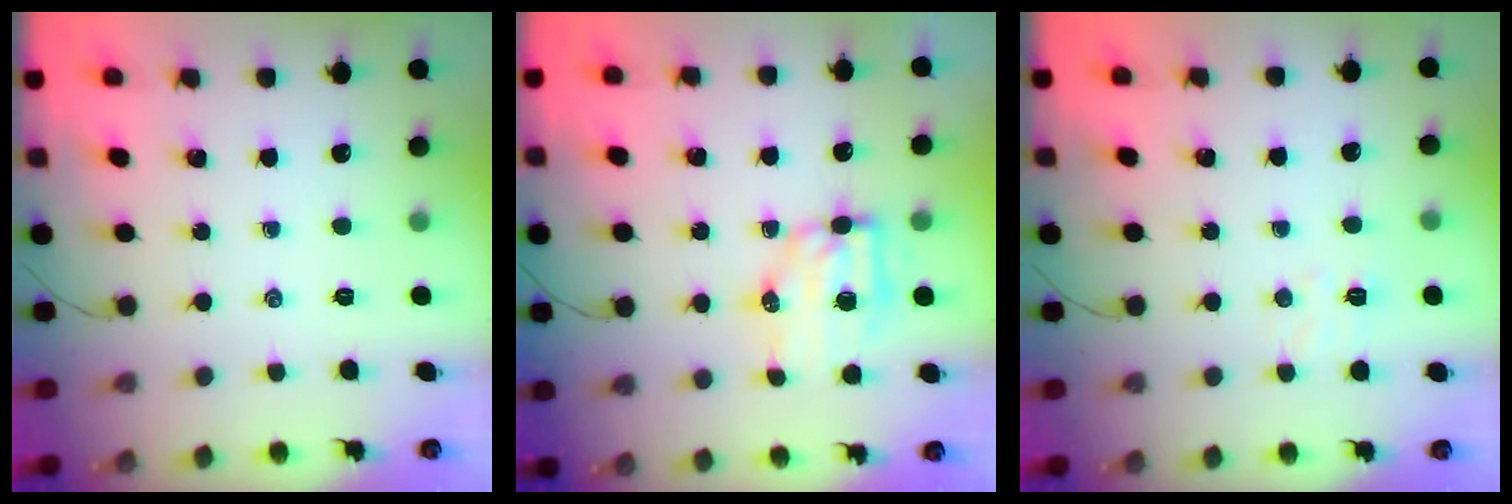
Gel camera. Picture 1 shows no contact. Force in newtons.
{"total": 7.4, "press": 7.3, "slide": 0.7}
{"total": 4.1, "press": 4.0, "slide": 0.9}